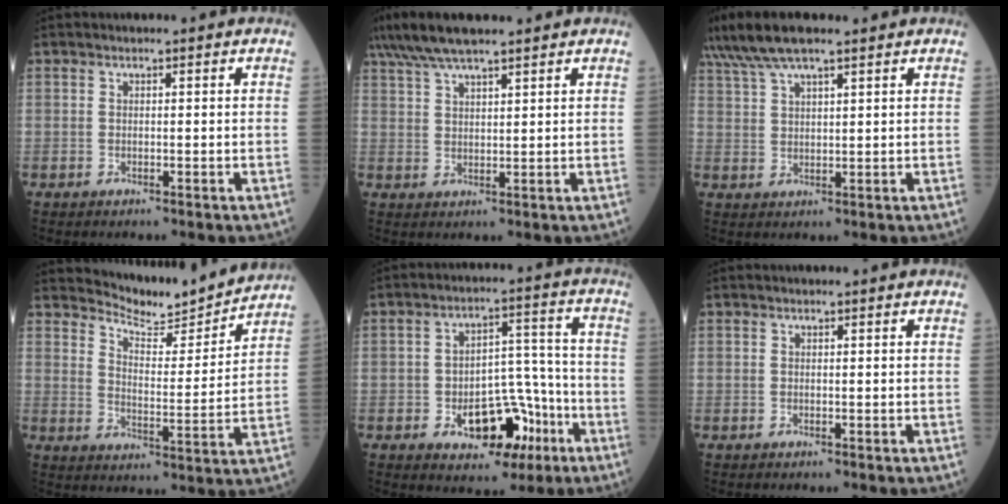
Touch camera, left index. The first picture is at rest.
{"total": 9.1, "force": [7.4, 1.2, 5.1], "torque": [-0.099, 0.041, 0.134]}
{"total": 9.0, "force": [7.2, 1.4, 5.3], "torque": [-0.107, 0.041, 0.133]}
{"total": 9.7, "force": [9.7, 0.4, 0.6], "torque": [-0.023, -0.014, 0.146]}
{"total": 10.8, "force": [-4.9, 6.1, 7.5], "torque": [-0.113, 0.027, -0.065]}
{"total": 0.0}